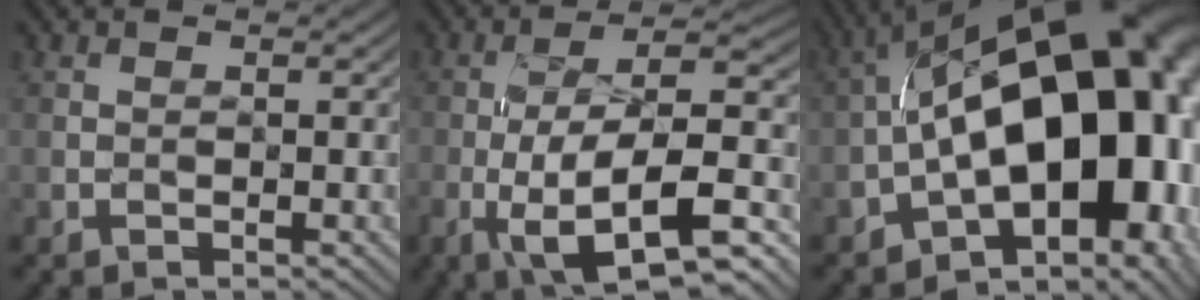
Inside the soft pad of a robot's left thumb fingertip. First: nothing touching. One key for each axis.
{"total": 14.5, "fx": -6.0, "fy": 4.6, "fz": 12.4, "tx": -0.212, "ty": -0.011, "tz": -0.097}
{"total": 20.3, "fx": -2.0, "fy": 10.0, "fz": 17.5, "tx": -0.240, "ty": 0.002, "tz": -0.031}